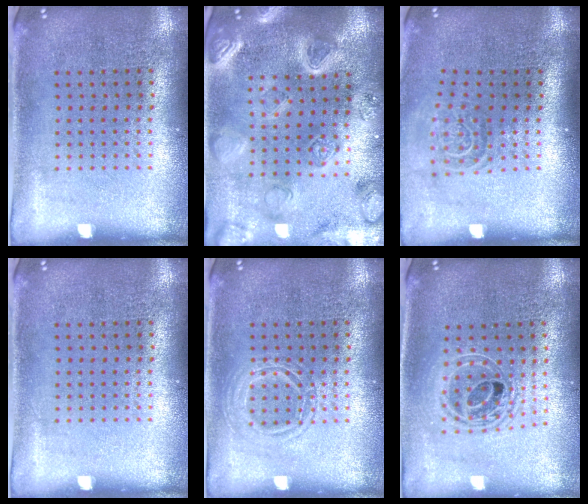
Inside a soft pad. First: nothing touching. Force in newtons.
{"total": 4.0, "press": 3.6, "slide": 1.7}
{"total": 1.6, "press": 1.1, "slide": 1.1}
{"total": 0.0}
{"total": 1.6, "press": 1.6, "slide": 0.2}
{"total": 1.7, "press": 1.4, "slide": 0.9}